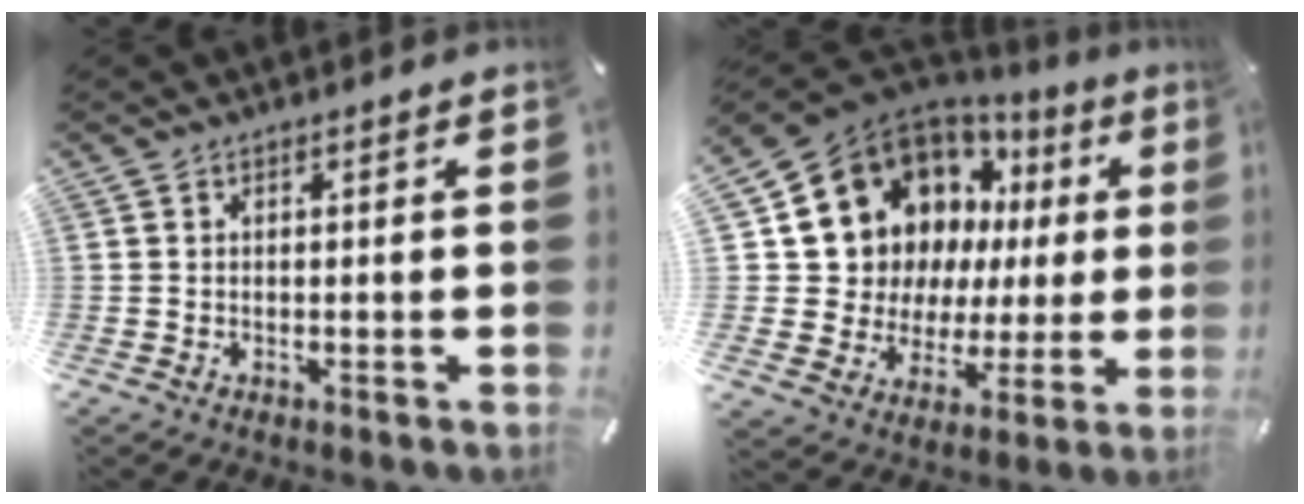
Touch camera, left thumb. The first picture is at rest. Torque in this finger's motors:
{"motor_torque": [2.34, 2.67, 1.52, -1.26, 0.52]}